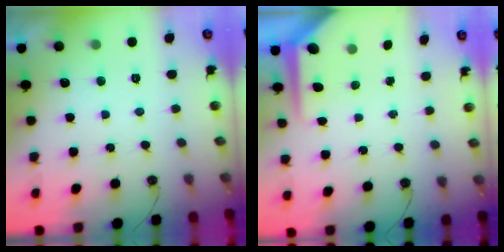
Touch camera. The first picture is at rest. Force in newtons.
{"total": 7.2, "press": 7.2, "slide": 0.7}